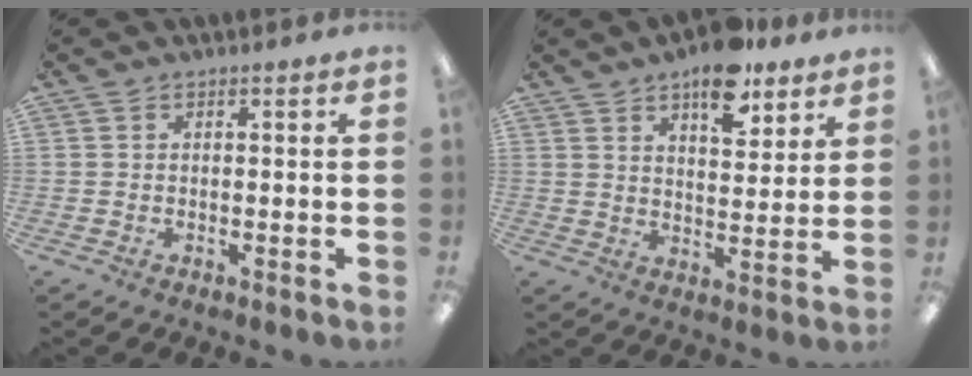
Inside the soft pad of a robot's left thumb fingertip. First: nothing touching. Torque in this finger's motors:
{"motor_torque": [0.49, 0.16, 0.94, -0.99, 0.13]}